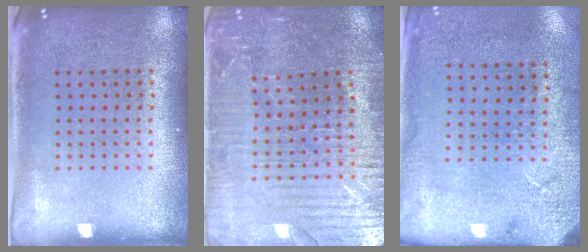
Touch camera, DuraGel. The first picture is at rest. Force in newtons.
{"total": 3.5, "press": 3.4, "slide": 0.7}
{"total": 2.7, "press": 2.2, "slide": 1.5}